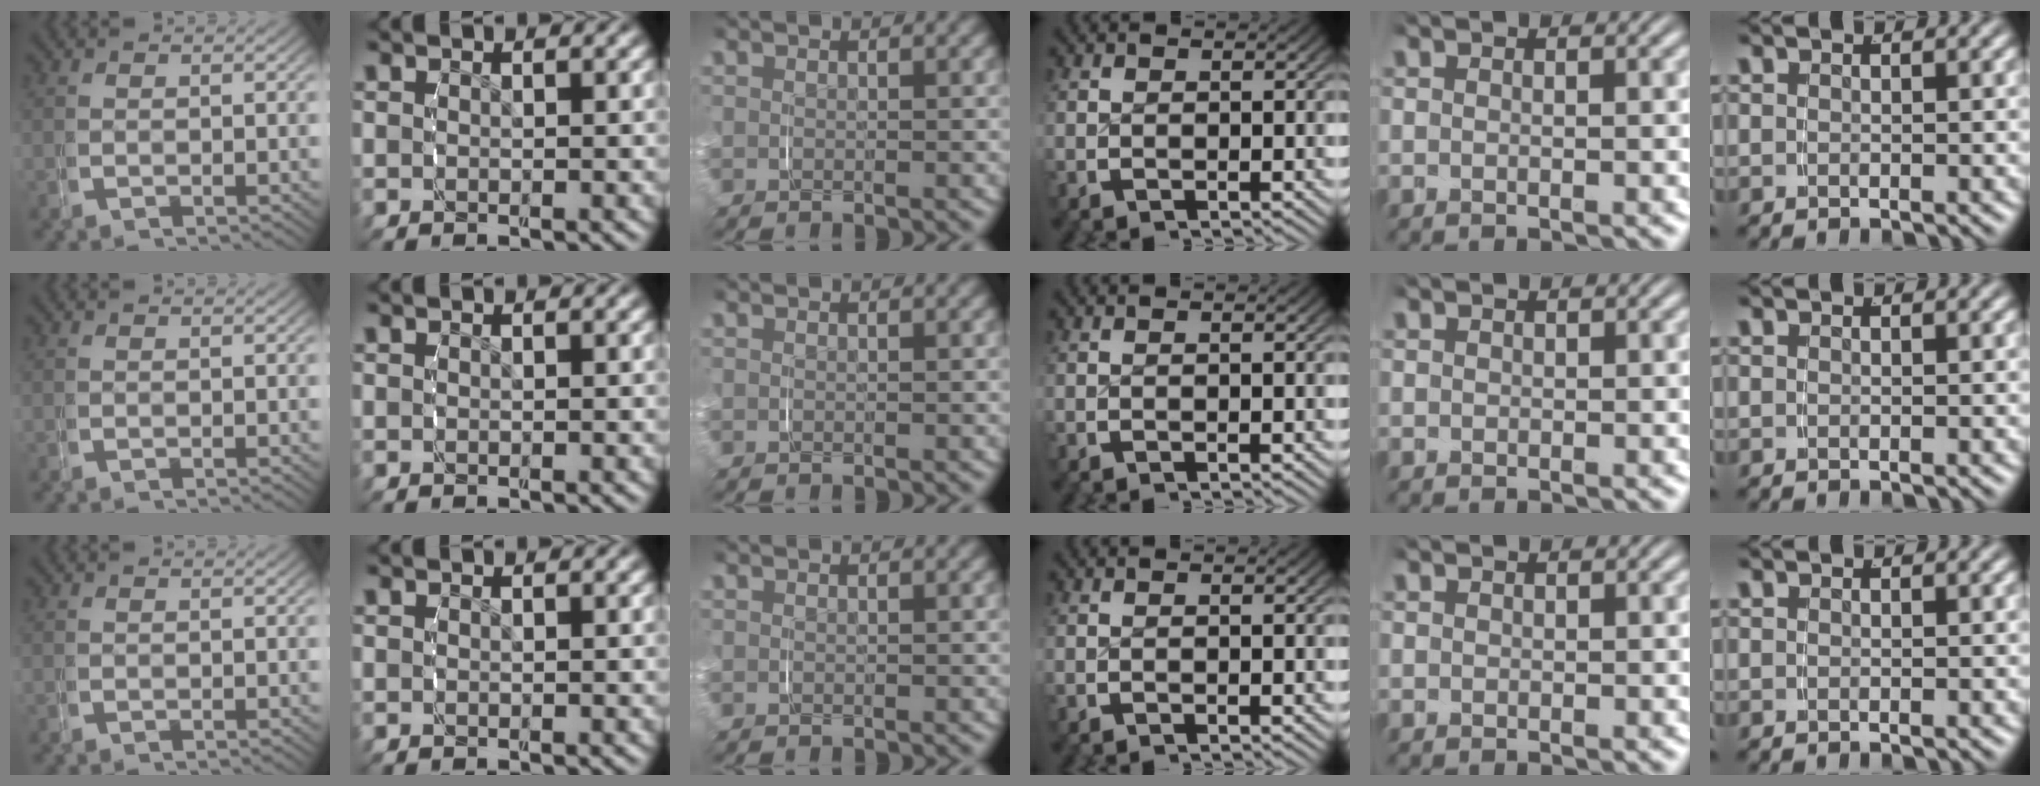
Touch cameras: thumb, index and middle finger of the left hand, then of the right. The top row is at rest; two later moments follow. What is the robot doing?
{"motion": "grasp_and_lifting", "object": "key"}